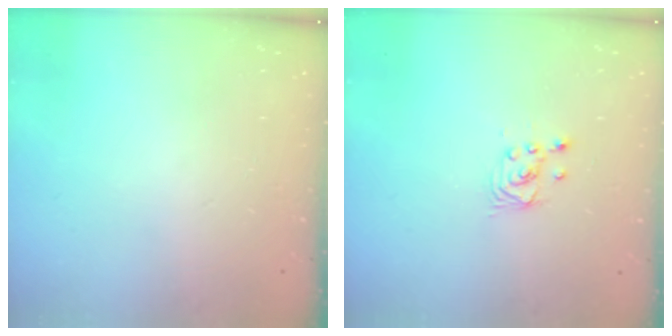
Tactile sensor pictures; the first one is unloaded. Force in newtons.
{"total": 2.2, "press": 2.2, "slide": 0.2}